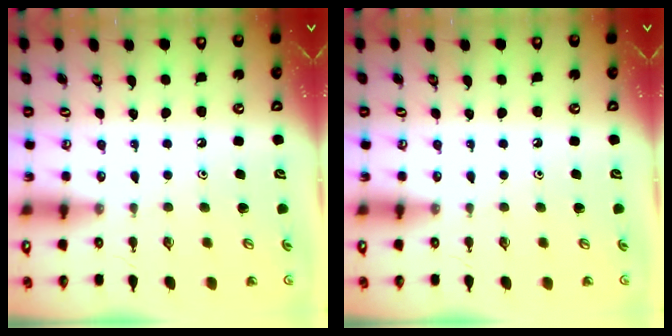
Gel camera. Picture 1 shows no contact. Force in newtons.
{"total": 0.0}